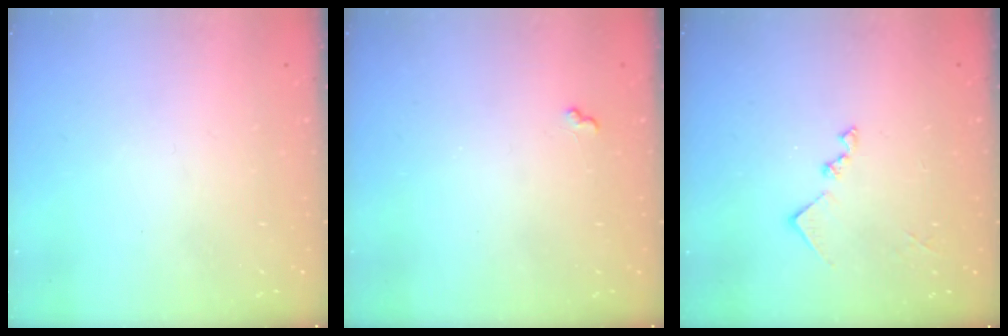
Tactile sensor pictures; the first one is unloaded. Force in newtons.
{"total": 4.2, "press": 4.1, "slide": 0.6}
{"total": 9.5, "press": 9.5, "slide": 0.5}